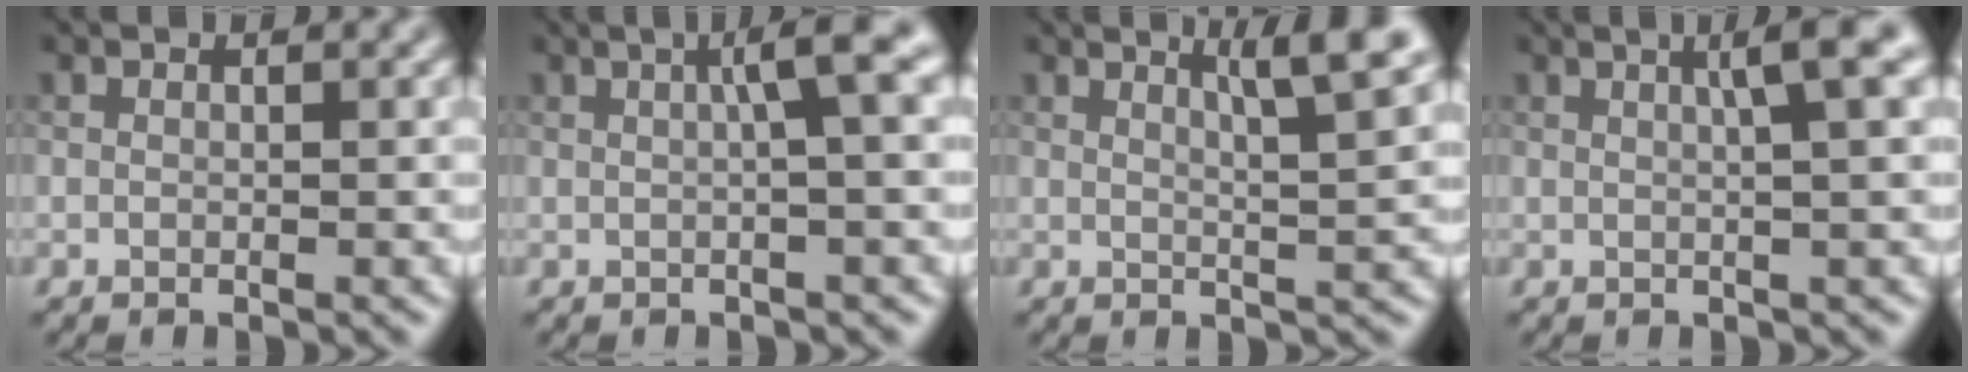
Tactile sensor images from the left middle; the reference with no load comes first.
{"total": 4.2, "force": [0.9, 0.6, 4.0], "torque": [-0.053, 0.016, 0.012]}
{"total": 5.1, "force": [2.7, 0.9, 4.2], "torque": [-0.049, 0.008, 0.037]}
{"total": 3.9, "force": [1.3, 0.5, 3.7], "torque": [-0.045, 0.012, 0.018]}